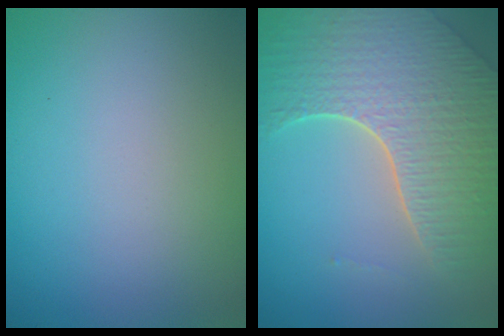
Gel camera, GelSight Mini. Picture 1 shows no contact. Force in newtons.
{"total": 7.2, "press": 5.2, "slide": 5.0}